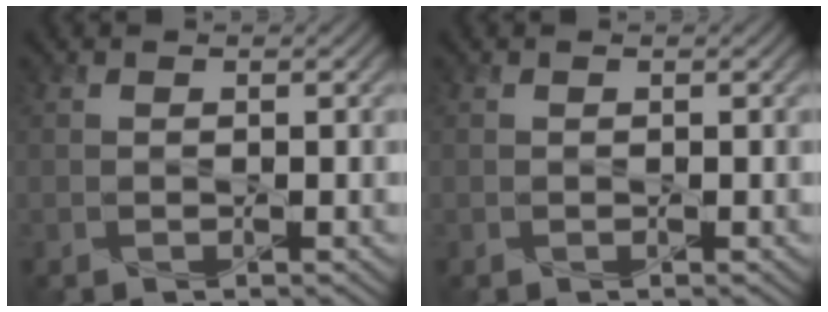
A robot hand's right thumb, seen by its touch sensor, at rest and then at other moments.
{"total": 0.0}